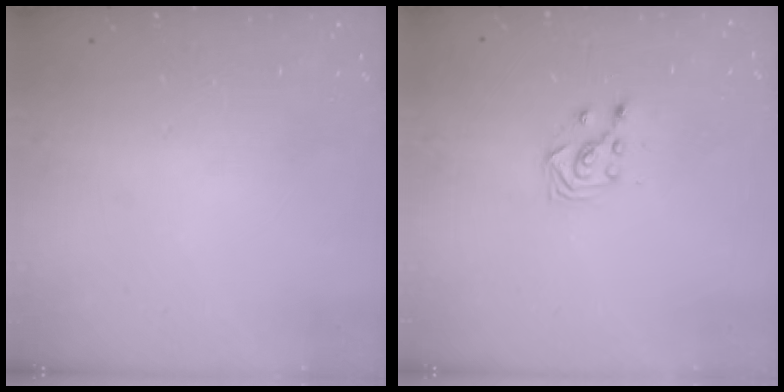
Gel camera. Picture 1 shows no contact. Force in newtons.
{"total": 2.7, "press": 2.7, "slide": 0.3}